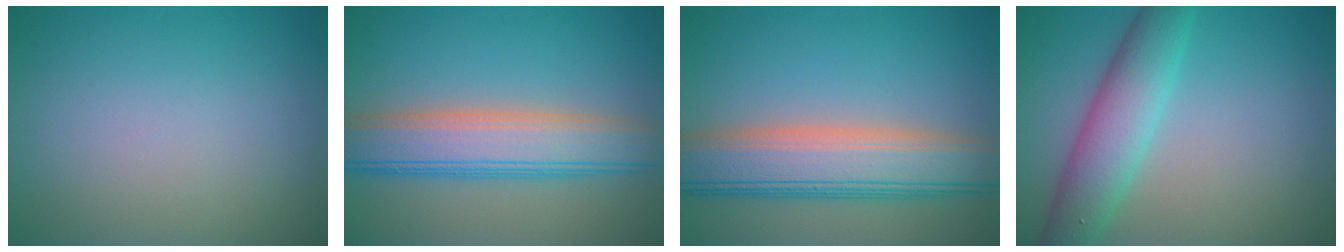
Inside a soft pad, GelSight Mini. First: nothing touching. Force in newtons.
{"total": 7.1, "press": 7.1, "slide": 0.3}
{"total": 8.4, "press": 8.4, "slide": 0.5}
{"total": 5.7, "press": 5.7, "slide": 0.0}